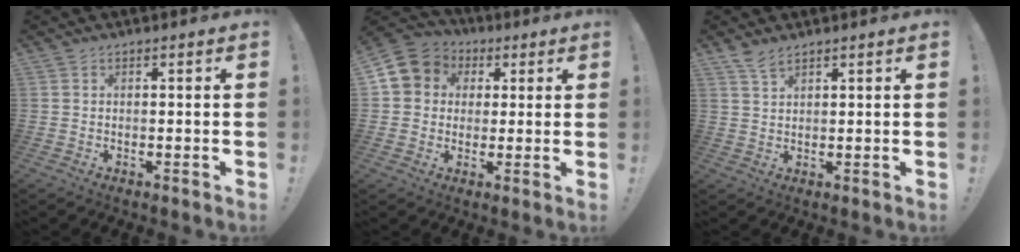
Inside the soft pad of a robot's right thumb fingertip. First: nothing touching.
{"total": 8.4, "force": [1.8, 7.7, 2.8], "torque": [-0.041, -0.004, 0.038]}
{"total": 4.2, "force": [3.5, 1.2, 2.1], "torque": [-0.038, -0.019, 0.065]}